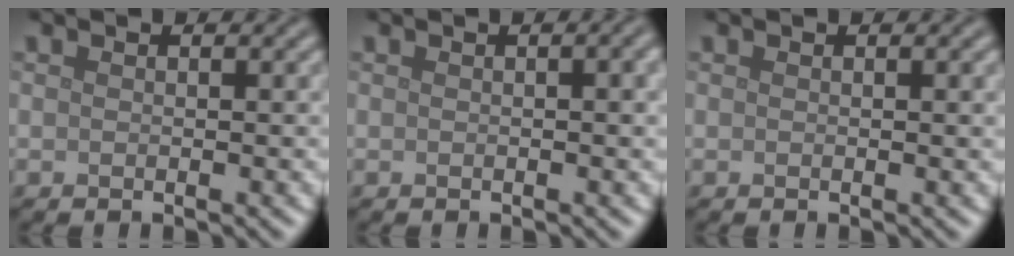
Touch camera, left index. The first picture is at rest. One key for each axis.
{"total": 2.1, "fx": 0.3, "fy": 0.5, "fz": 2.0, "tx": -0.022, "ty": 0.007, "tz": 0.002}
{"total": 0.6, "fx": 0.1, "fy": 0.1, "fz": 0.6, "tx": -0.006, "ty": 0.002, "tz": 0.001}